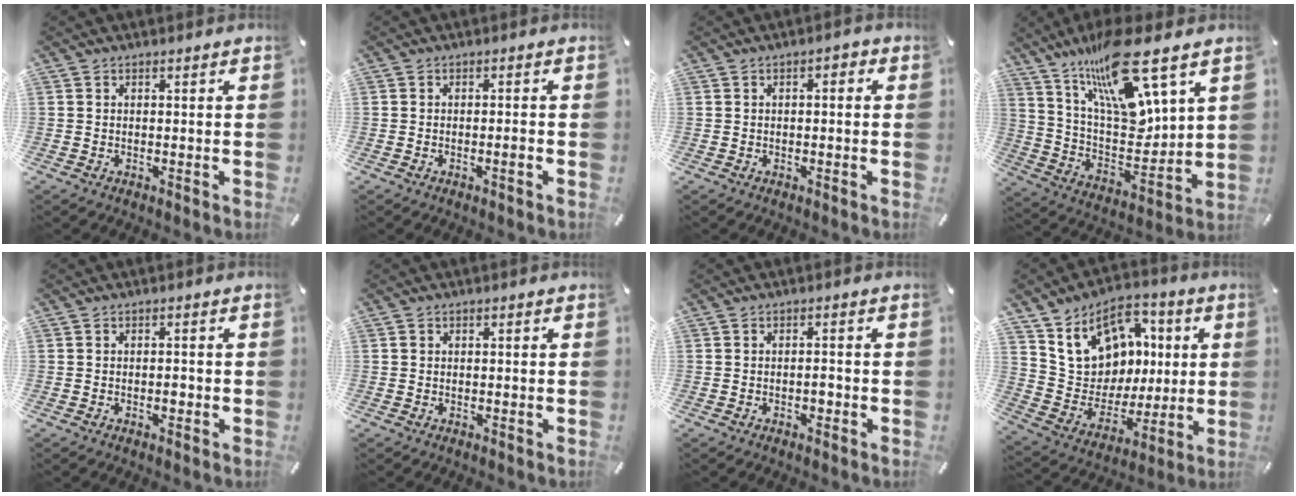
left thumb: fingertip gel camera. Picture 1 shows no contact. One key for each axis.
{"total": 1.7, "fx": -0.8, "fy": 0.3, "fz": 1.5, "tx": -0.027, "ty": 0.002, "tz": -0.014}
{"total": 1.7, "fx": -0.8, "fy": 0.8, "fz": 1.3, "tx": -0.021, "ty": 0.007, "tz": -0.016}
{"total": 19.9, "fx": 14.5, "fy": 6.1, "fz": 12.1, "tx": -0.224, "ty": -0.102, "tz": 0.243}
{"total": 1.7, "fx": -0.6, "fy": 0.8, "fz": 1.4, "tx": -0.026, "ty": 0.003, "tz": -0.013}
{"total": 0.6, "fx": 0.0, "fy": 0.5, "fz": 0.3, "tx": -0.005, "ty": 0.003, "tz": -0.001}
{"total": 2.1, "fx": -0.9, "fy": 1.0, "fz": 1.6, "tx": -0.029, "ty": 0.005, "tz": -0.016}
{"total": 15.3, "fx": 6.1, "fy": 12.7, "fz": 5.9, "tx": -0.099, "ty": -0.036, "tz": 0.124}